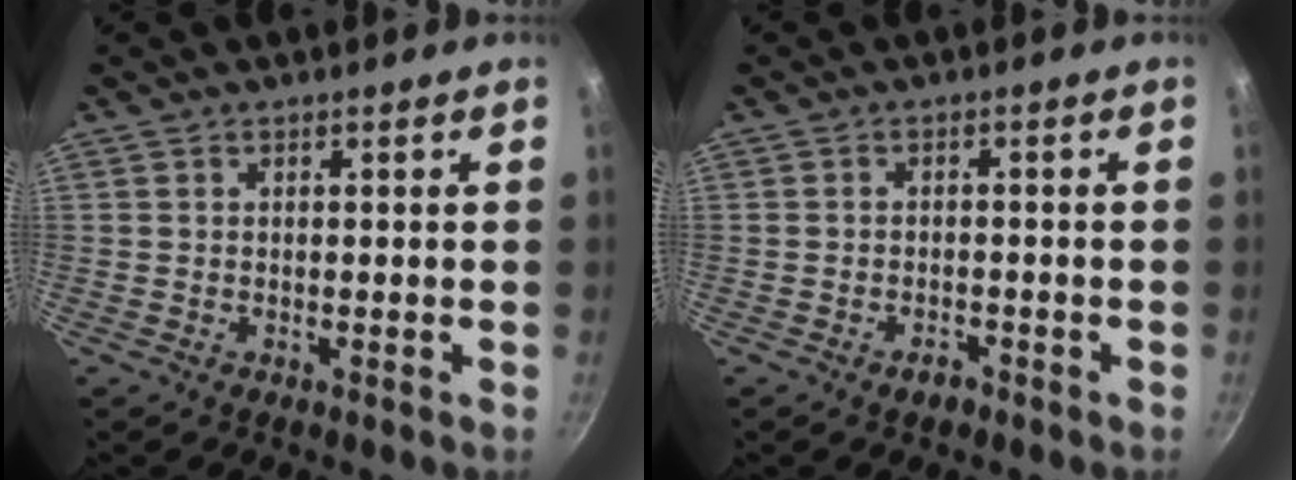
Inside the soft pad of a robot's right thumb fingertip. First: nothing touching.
{"total": 0.8, "force": [-0.4, 0.5, 0.4], "torque": [-0.005, 0.001, -0.005]}